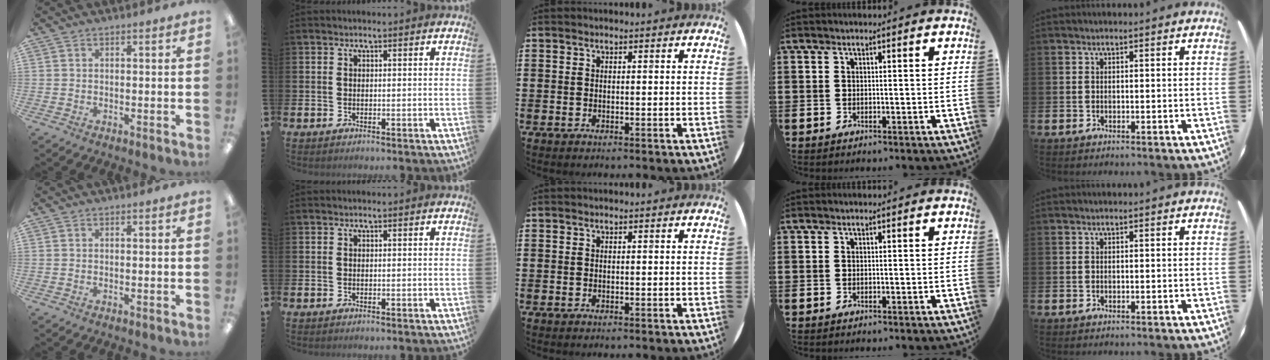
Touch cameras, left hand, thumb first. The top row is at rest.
{}